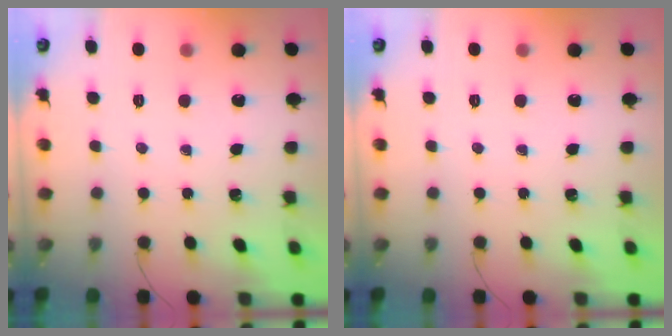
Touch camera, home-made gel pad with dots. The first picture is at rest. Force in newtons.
{"total": 0.0}